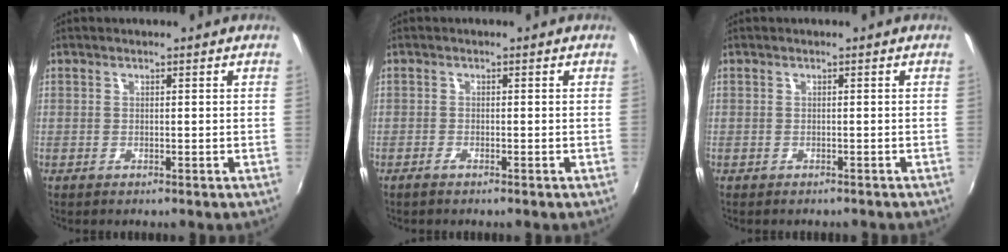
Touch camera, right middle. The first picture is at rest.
{"total": 1.2, "force": [-1.0, 0.1, 0.7], "torque": [-0.020, -0.002, -0.023]}
{"total": 1.4, "force": [-1.2, 0.6, 0.4], "torque": [-0.012, -0.007, -0.016]}